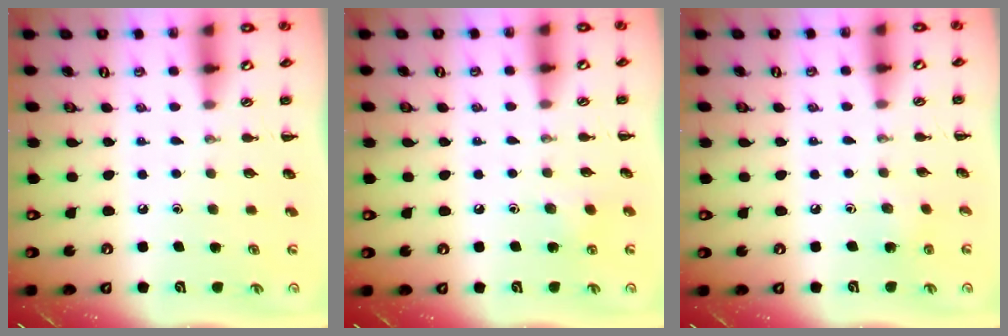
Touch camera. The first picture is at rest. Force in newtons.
{"total": 4.7, "press": 4.4, "slide": 1.5}
{"total": 2.9, "press": 2.7, "slide": 1.0}